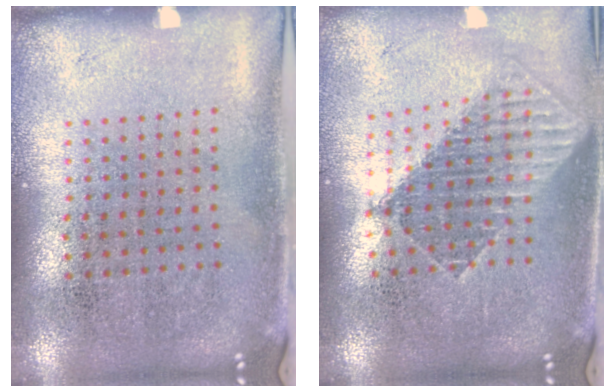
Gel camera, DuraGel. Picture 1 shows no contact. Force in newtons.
{"total": 1.7, "press": 1.5, "slide": 0.9}